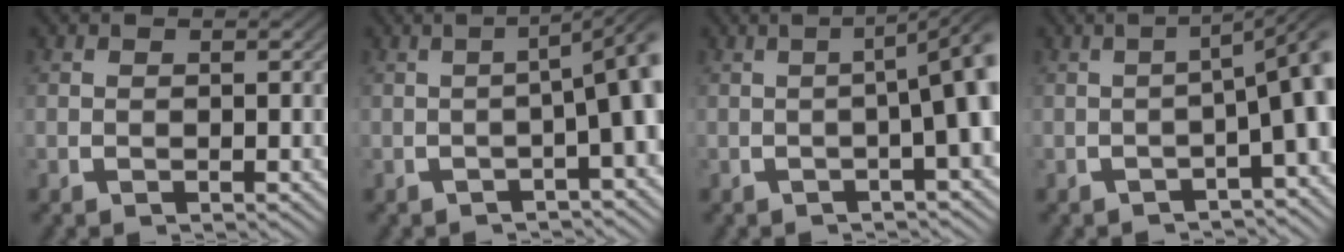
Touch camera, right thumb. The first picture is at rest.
{"total": 5.9, "force": [-0.4, 1.8, 5.6], "torque": [-0.076, 0.010, -0.006]}
{"total": 6.4, "force": [0.3, 1.8, 6.1], "torque": [-0.079, 0.015, 0.000]}
{"total": 6.3, "force": [-1.1, 2.1, 5.9], "torque": [-0.081, 0.005, -0.012]}